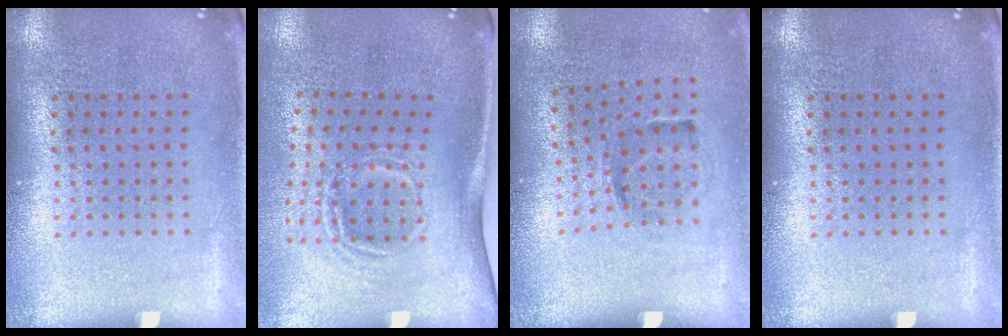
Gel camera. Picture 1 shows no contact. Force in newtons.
{"total": 1.8, "press": 1.2, "slide": 1.4}
{"total": 1.1, "press": 0.8, "slide": 0.8}
{"total": 0.0}